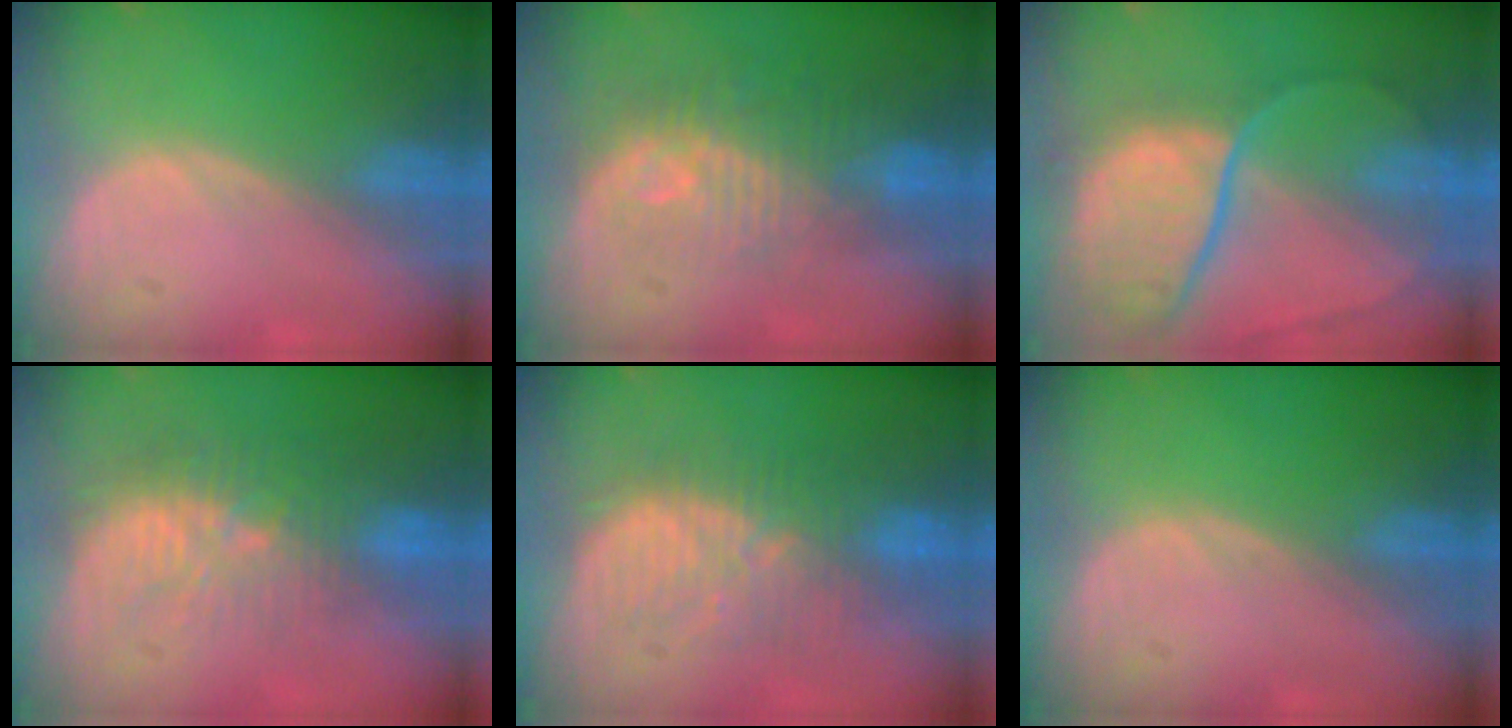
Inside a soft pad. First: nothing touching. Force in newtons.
{"total": 9.8, "press": 8.9, "slide": 4.1}
{"total": 11.0, "press": 9.2, "slide": 6.1}
{"total": 9.7, "press": 9.0, "slide": 3.6}
{"total": 8.6, "press": 8.6, "slide": 1.0}
{"total": 0.0}